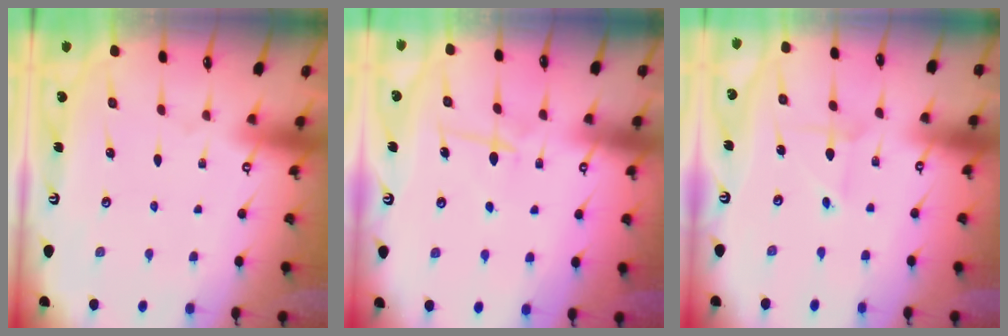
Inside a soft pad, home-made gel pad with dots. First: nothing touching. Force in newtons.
{"total": 7.0, "press": 7.0, "slide": 0.8}
{"total": 3.1, "press": 3.1, "slide": 0.3}